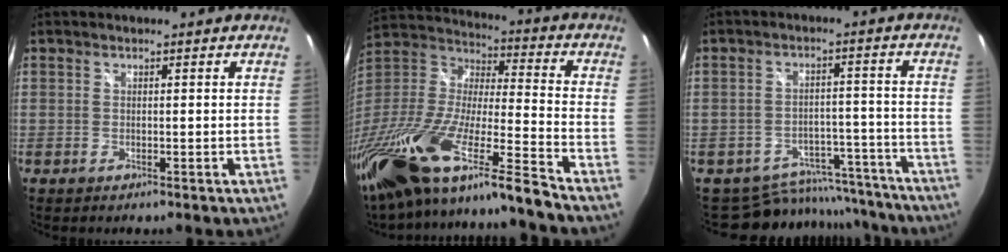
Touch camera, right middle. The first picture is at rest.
{"total": 28.6, "force": [-20.6, 2.2, 19.8], "torque": [-0.350, -0.068, -0.371]}
{"total": 14.4, "force": [-12.7, 6.2, 2.6], "torque": [-0.057, 0.033, -0.156]}